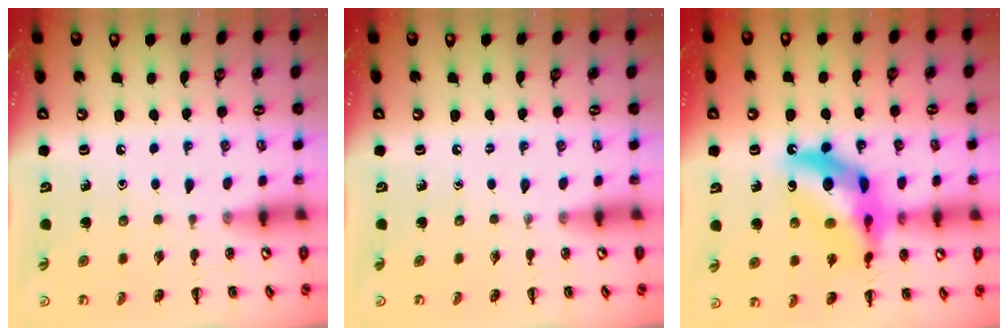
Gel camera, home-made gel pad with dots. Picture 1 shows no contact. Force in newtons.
{"total": 0.0}
{"total": 17.7, "press": 17.2, "slide": 4.5}